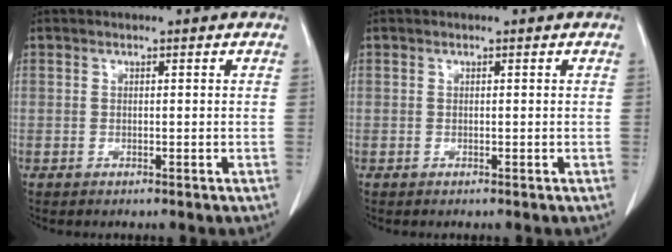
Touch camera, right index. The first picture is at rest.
{"total": 0.0}